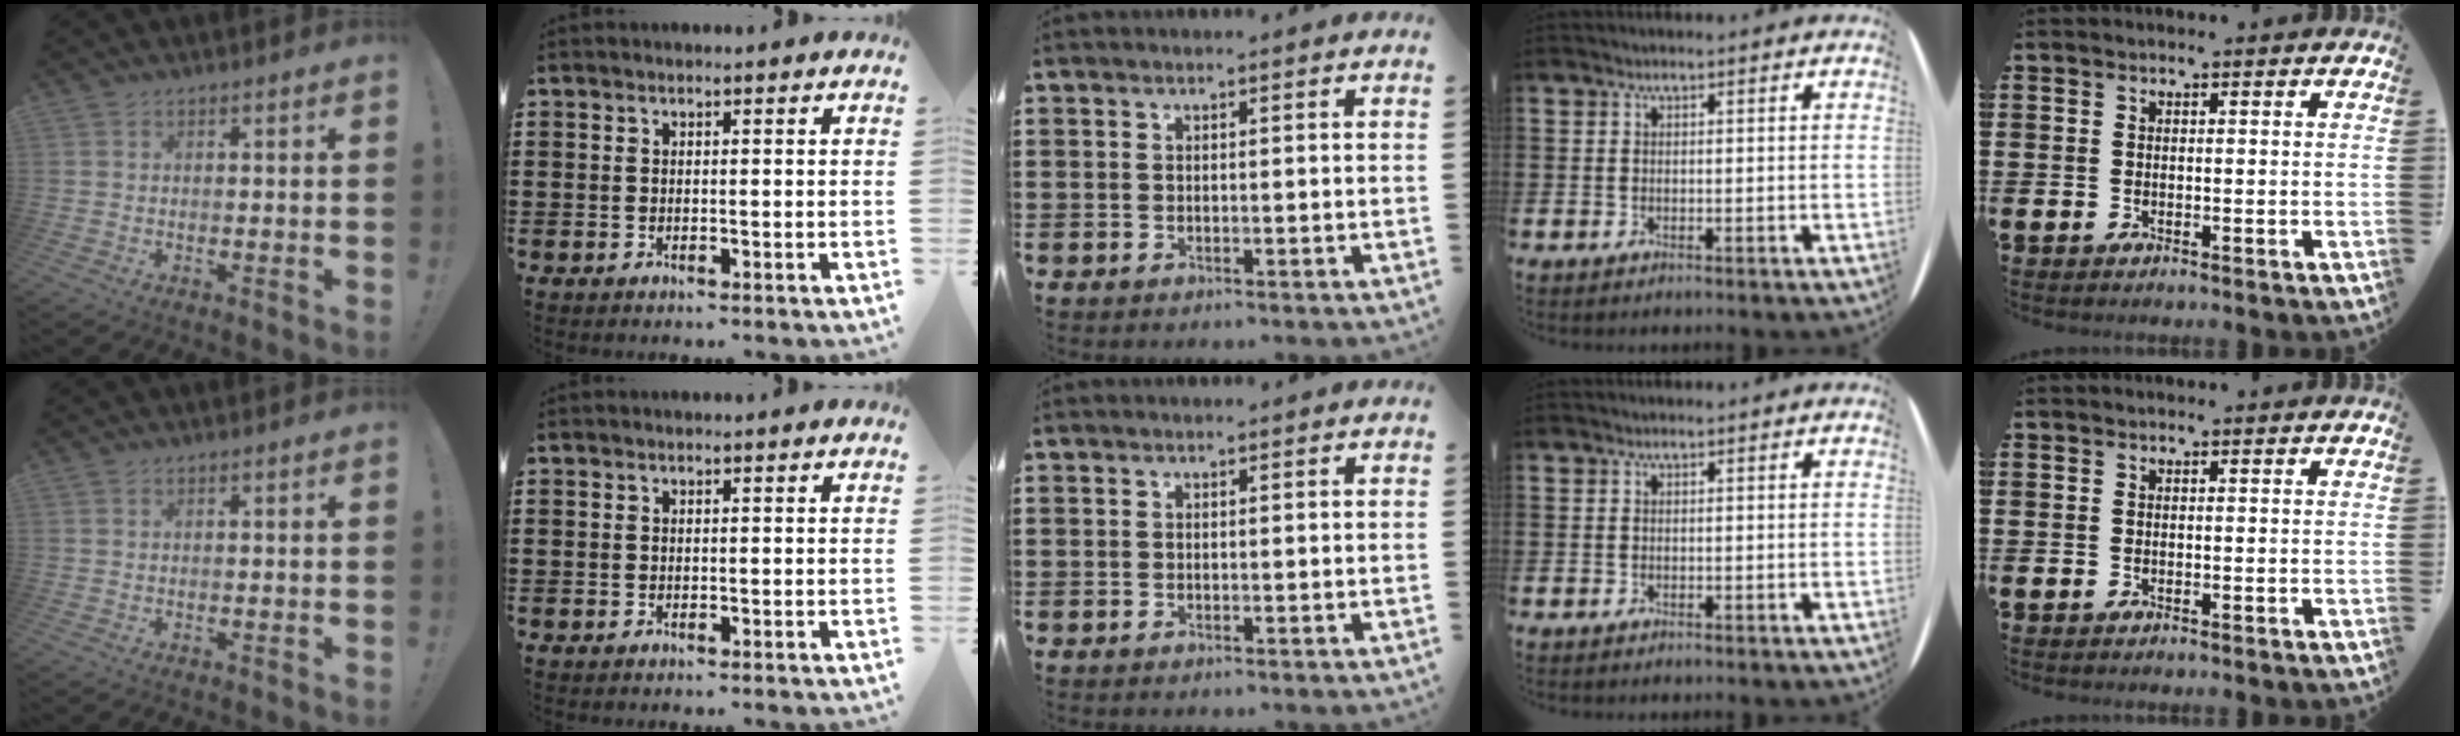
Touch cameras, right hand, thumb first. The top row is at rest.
{}